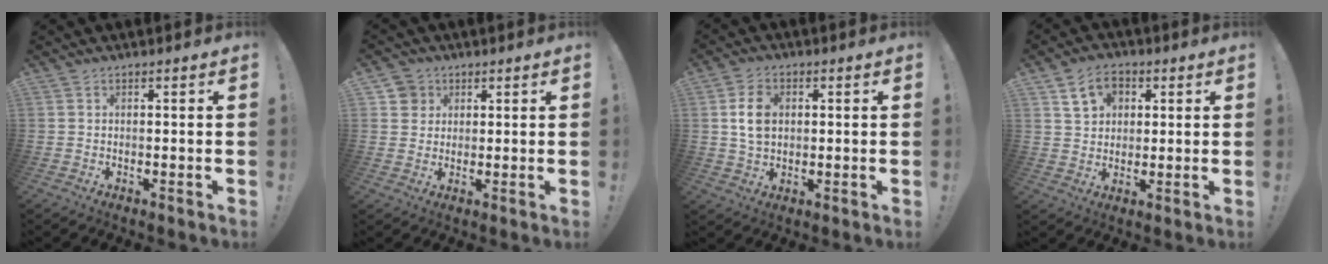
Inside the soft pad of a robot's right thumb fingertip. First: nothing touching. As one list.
[{"total": 5.0, "force": [2.1, 4.5, 0.6], "torque": [-0.007, -0.006, 0.041]}, {"total": 8.4, "force": [1.6, 6.2, 5.4], "torque": [-0.088, 0.002, 0.028]}, {"total": 8.6, "force": [3.9, 6.5, 4.1], "torque": [-0.062, -0.006, 0.077]}]